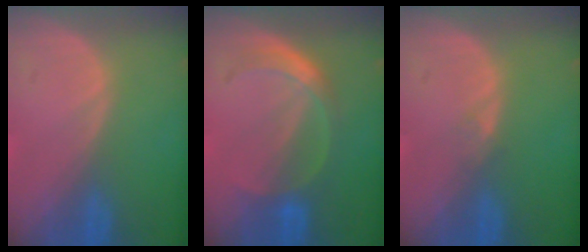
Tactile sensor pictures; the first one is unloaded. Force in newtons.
{"total": 4.8, "press": 4.8, "slide": 0.4}
{"total": 0.8, "press": 0.8, "slide": 0.0}